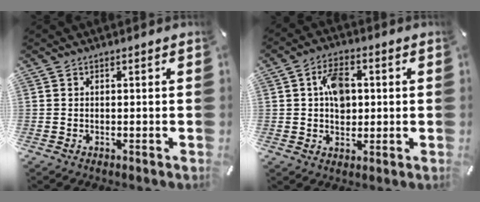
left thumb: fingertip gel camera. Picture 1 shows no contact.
{"total": 7.9, "force": [1.1, 5.6, 5.4], "torque": [-0.076, 0.003, 0.018]}